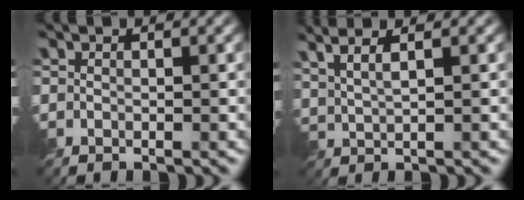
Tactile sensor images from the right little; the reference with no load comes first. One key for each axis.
{"total": 4.8, "fx": 3.0, "fy": 1.6, "fz": 3.4, "tx": -0.052, "ty": 0.019, "tz": 0.038}